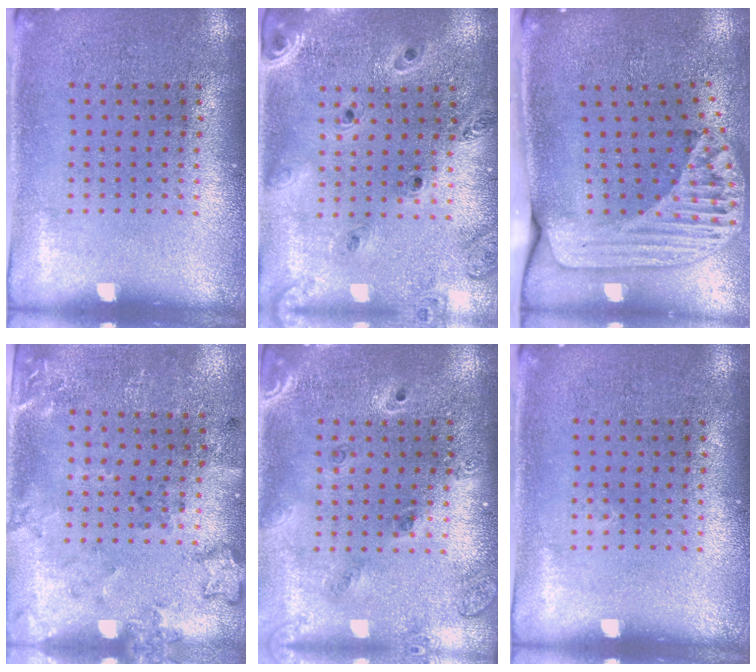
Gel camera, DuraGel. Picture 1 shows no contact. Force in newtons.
{"total": 1.3, "press": 1.3, "slide": 0.2}
{"total": 2.3, "press": 1.7, "slide": 1.5}
{"total": 2.0, "press": 1.4, "slide": 1.4}
{"total": 1.5, "press": 1.4, "slide": 0.6}
{"total": 0.0}